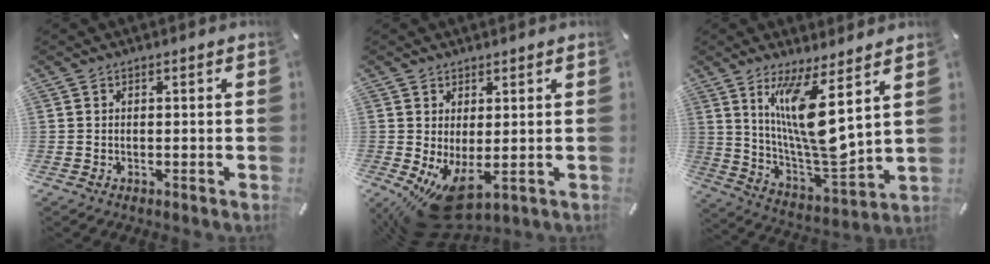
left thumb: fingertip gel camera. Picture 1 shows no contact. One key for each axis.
{"total": 8.9, "fx": -2.3, "fy": 4.1, "fz": 7.6, "tx": -0.113, "ty": -0.020, "tz": -0.032}
{"total": 15.6, "fx": 7.6, "fy": 3.1, "fz": 13.3, "tx": -0.266, "ty": -0.056, "tz": 0.120}